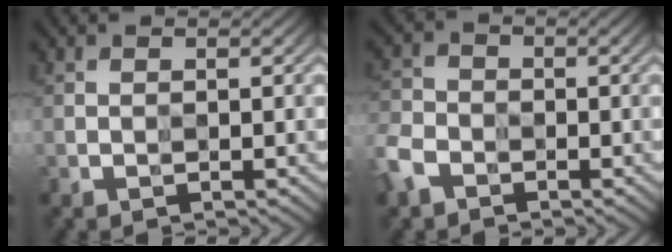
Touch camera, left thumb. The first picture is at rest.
{"total": 5.9, "force": [-3.9, 3.8, 2.2], "torque": [-0.058, -0.009, -0.093]}